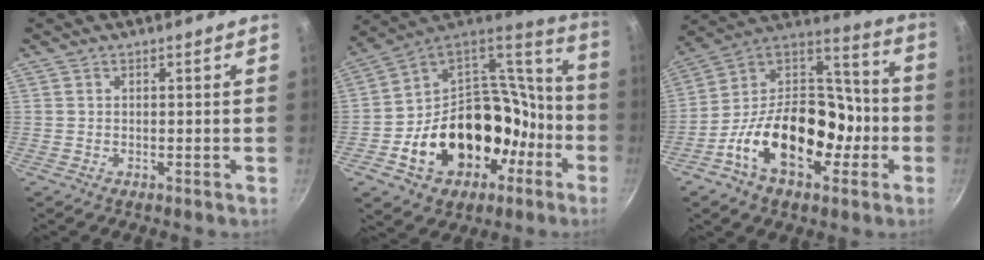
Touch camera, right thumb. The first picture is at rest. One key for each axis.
{"total": 26.6, "fx": -8.3, "fy": 20.0, "fz": 15.4, "tx": -0.222, "ty": 0.082, "tz": -0.108}
{"total": 23.1, "fx": -7.8, "fy": 14.6, "fz": 16.1, "tx": -0.232, "ty": 0.074, "tz": -0.143}